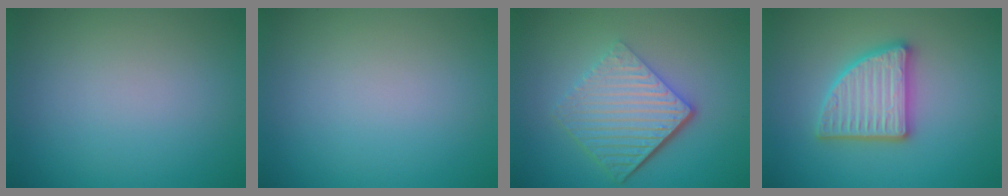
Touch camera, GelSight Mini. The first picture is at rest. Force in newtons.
{"total": 0.0}
{"total": 6.7, "press": 4.4, "slide": 5.1}
{"total": 4.8, "press": 4.7, "slide": 0.8}